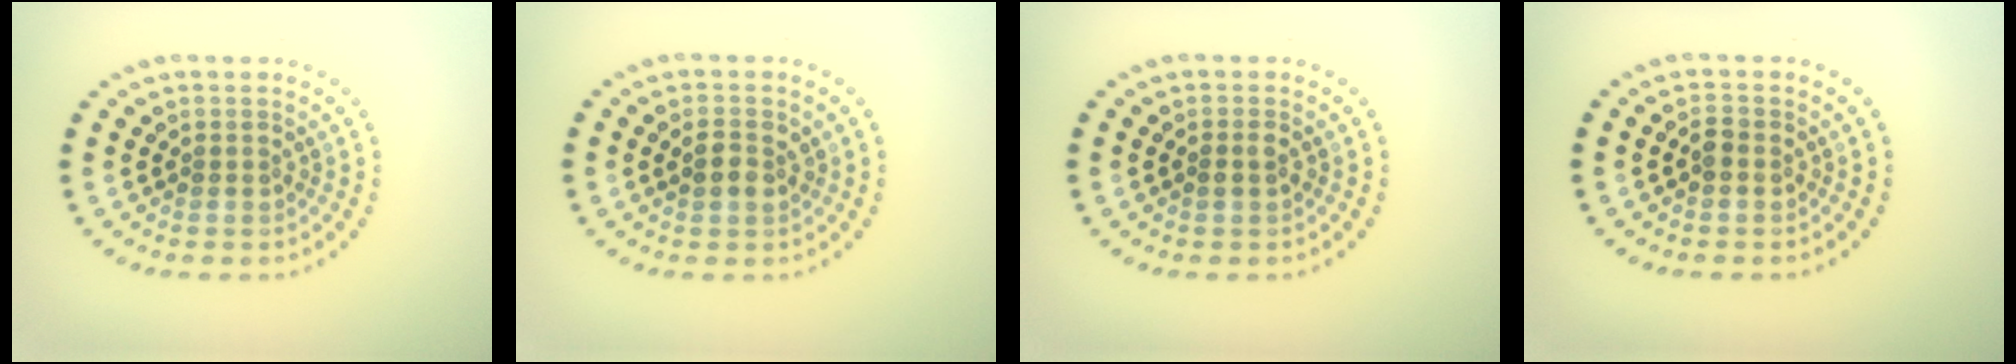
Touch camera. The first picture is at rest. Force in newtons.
{"total": 2.1, "press": 2.0, "slide": 0.4}
{"total": 0.9, "press": 0.9, "slide": 0.0}
{"total": 1.1, "press": 1.1, "slide": 0.0}